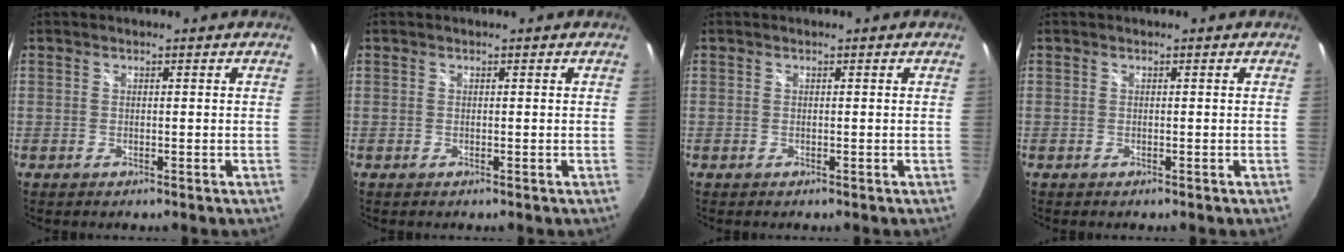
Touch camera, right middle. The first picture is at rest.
{"total": 0.0}
{"total": 0.0}
{"total": 0.0}